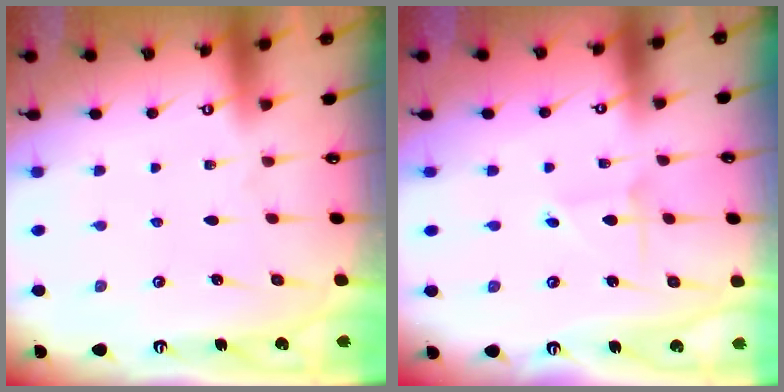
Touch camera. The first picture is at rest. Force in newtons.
{"total": 1.8, "press": 1.8, "slide": 0.1}